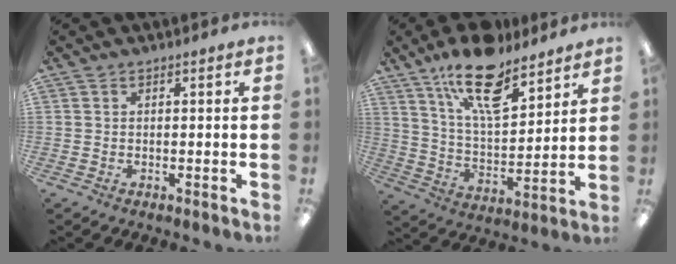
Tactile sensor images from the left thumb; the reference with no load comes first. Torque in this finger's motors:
{"motor_torque": [0.43, 0.37, 1.57, -1.20, 0.39]}